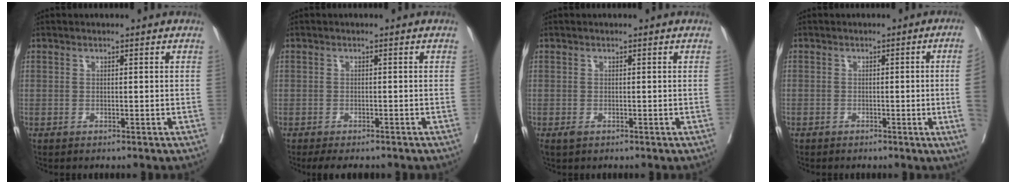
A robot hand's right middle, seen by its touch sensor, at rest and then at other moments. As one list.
[{"total": 4.8, "force": [-4.0, 2.1, 1.8], "torque": [-0.016, -0.003, -0.056]}, {"total": 0.9, "force": [-0.5, 0.5, 0.6], "torque": [-0.011, -0.002, -0.004]}, {"total": 5.4, "force": [-0.9, -1.7, 5.0], "torque": [-0.048, -0.010, -0.014]}]